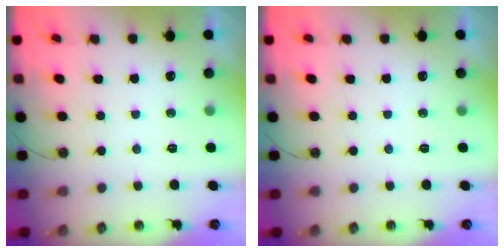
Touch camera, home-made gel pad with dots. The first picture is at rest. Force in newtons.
{"total": 0.0}